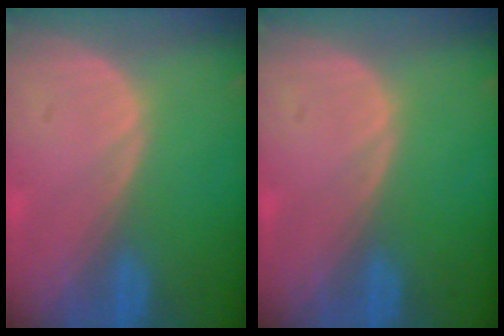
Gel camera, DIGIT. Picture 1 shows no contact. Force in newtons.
{"total": 0.0}